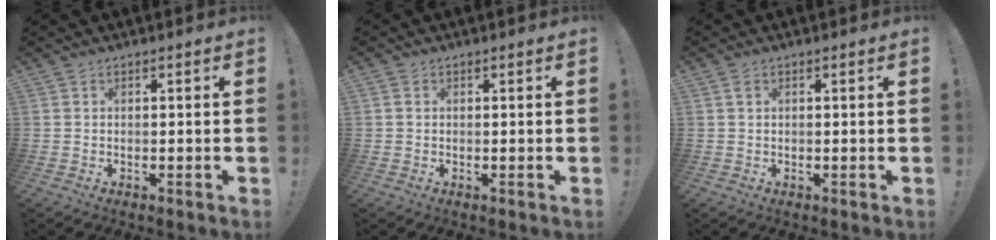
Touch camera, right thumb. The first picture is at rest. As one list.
[{"total": 0.6, "force": [0.1, 0.6, 0.2], "torque": [-0.003, 0.004, 0.002]}, {"total": 0.9, "force": [0.5, 0.5, 0.6], "torque": [-0.007, 0.000, 0.007]}]